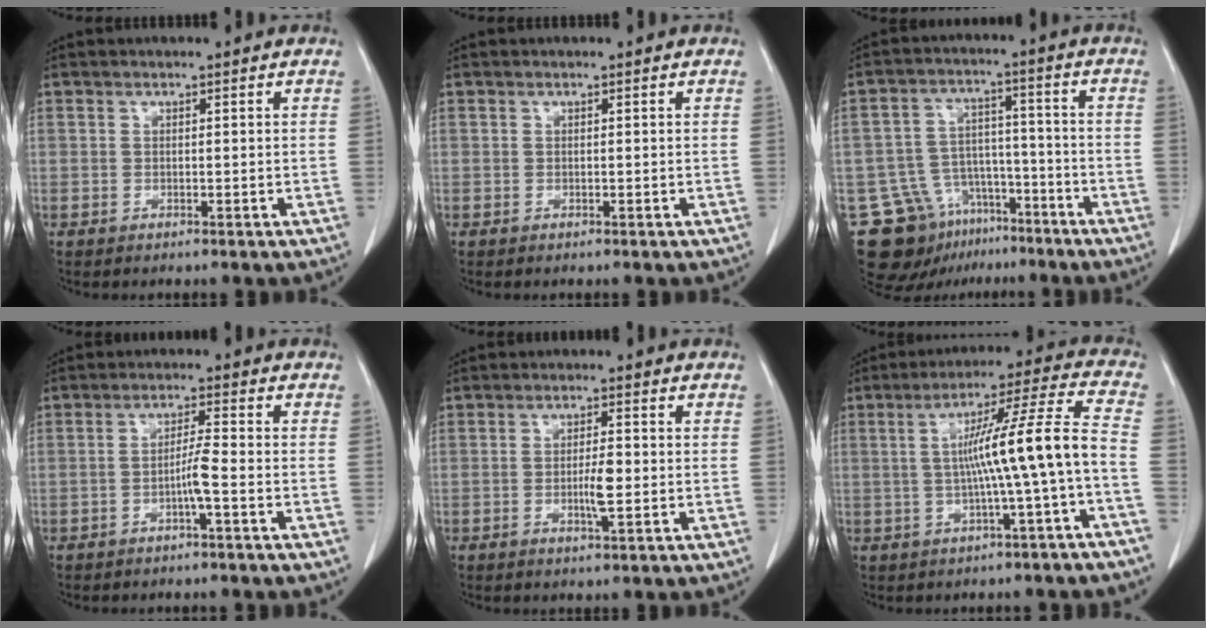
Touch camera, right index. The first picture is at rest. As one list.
[{"total": 0.0}, {"total": 13.0, "force": [-8.5, 8.9, 4.4], "torque": [-0.076, 0.043, -0.128]}, {"total": 3.3, "force": [-1.3, -0.4, 3.0], "torque": [-0.056, 0.003, -0.026]}, {"total": 3.8, "force": [-0.6, 0.5, 3.7], "torque": [-0.064, -0.002, -0.009]}, {"total": 10.0, "force": [-1.7, -0.9, 9.8], "torque": [-0.160, 0.022, -0.024]}]